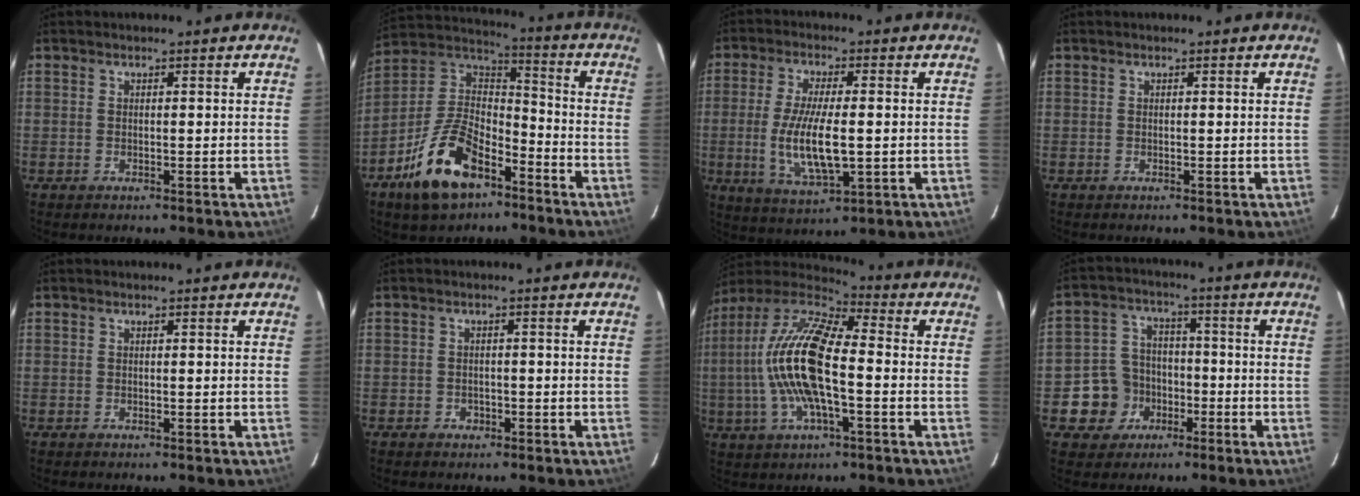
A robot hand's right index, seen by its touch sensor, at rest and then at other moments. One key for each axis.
{"total": 17.4, "fx": -9.9, "fy": 9.0, "fz": 11.1, "tx": -0.235, "ty": 0.013, "tz": -0.175}
{"total": 11.6, "fx": -1.5, "fy": 3.4, "fz": 11.0, "tx": -0.217, "ty": -0.016, "tz": -0.022}
{"total": 0.0}
{"total": 0.0}
{"total": 1.9, "fx": -1.0, "fy": 1.6, "fz": 0.2, "tx": -0.005, "ty": 0.005, "tz": -0.013}
{"total": 18.4, "fx": -1.7, "fy": 6.1, "fz": 17.3, "tx": -0.336, "ty": 0.003, "tz": -0.044}
{"total": 8.8, "fx": -3.6, "fy": 7.9, "fz": 1.6, "tx": -0.063, "ty": 0.031, "tz": -0.052}